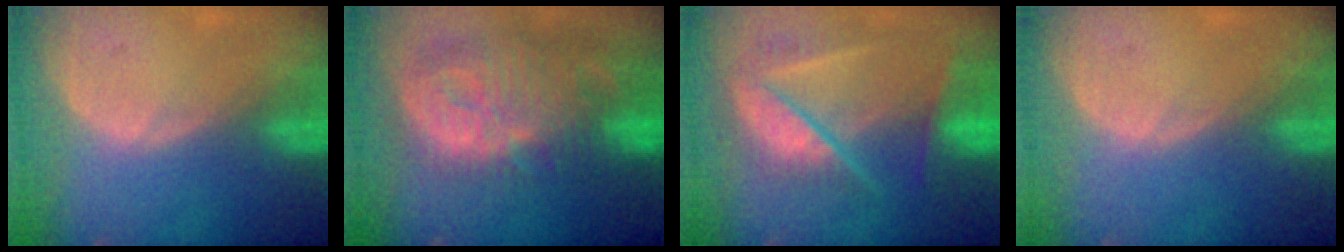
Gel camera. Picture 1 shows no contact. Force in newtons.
{"total": 14.0, "press": 12.2, "slide": 6.8}
{"total": 9.9, "press": 8.3, "slide": 5.4}
{"total": 0.0}